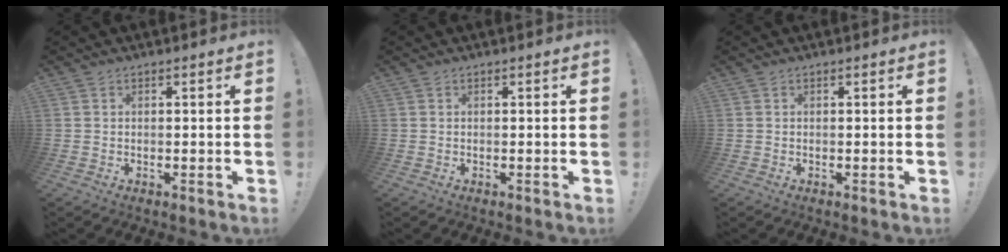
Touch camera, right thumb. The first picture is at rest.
{"total": 0.0}
{"total": 0.0}